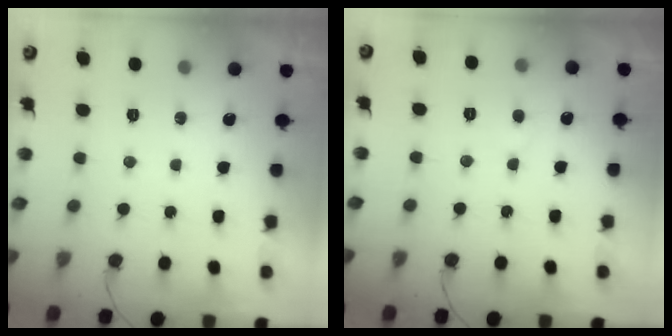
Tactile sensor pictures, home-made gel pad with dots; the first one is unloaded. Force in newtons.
{"total": 3.7, "press": 3.7, "slide": 0.5}